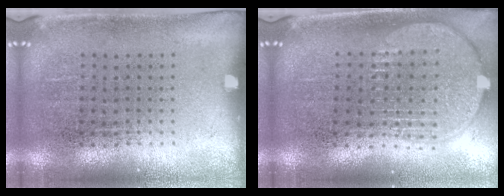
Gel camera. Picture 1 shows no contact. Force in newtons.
{"total": 2.0, "press": 1.7, "slide": 1.1}